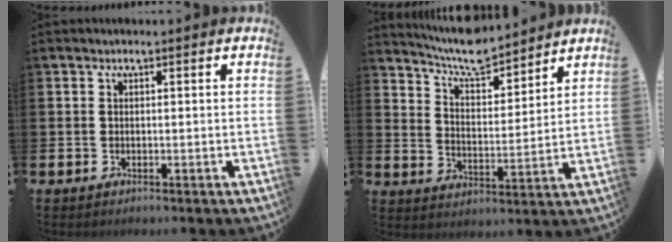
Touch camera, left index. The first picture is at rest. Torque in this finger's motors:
{"motor_torque": [0.40, -0.40, 0.17, 0.11]}